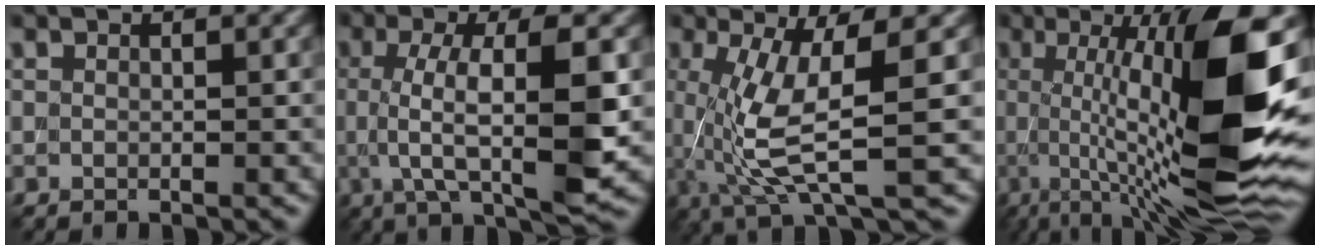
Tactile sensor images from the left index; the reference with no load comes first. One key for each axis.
{"total": 8.3, "fx": -0.3, "fy": 2.4, "fz": 7.9, "tx": -0.130, "ty": -0.003, "tz": -0.003}
{"total": 7.5, "fx": 0.3, "fy": 1.7, "fz": 7.3, "tx": -0.151, "ty": -0.004, "tz": 0.011}
{"total": 14.7, "fx": 1.4, "fy": 3.7, "fz": 14.2, "tx": -0.214, "ty": 0.000, "tz": 0.024}